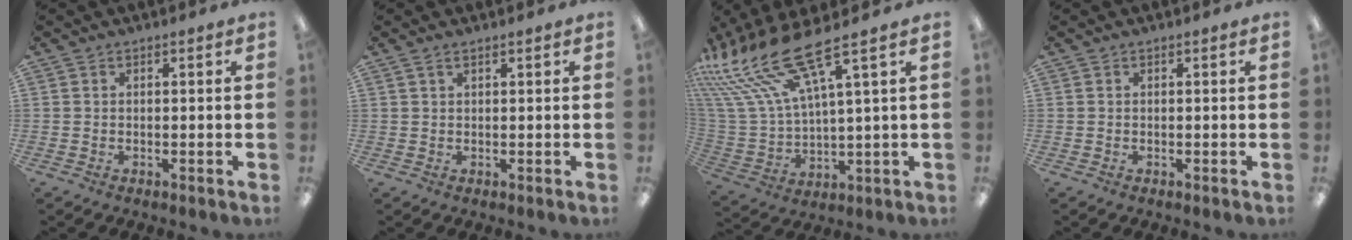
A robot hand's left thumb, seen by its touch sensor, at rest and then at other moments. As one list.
[{"total": 1.4, "force": [0.9, 0.6, 0.9], "torque": [-0.020, 0.001, 0.016]}, {"total": 18.7, "force": [13.0, 4.7, 12.6], "torque": [-0.290, -0.085, 0.224]}, {"total": 0.0}]